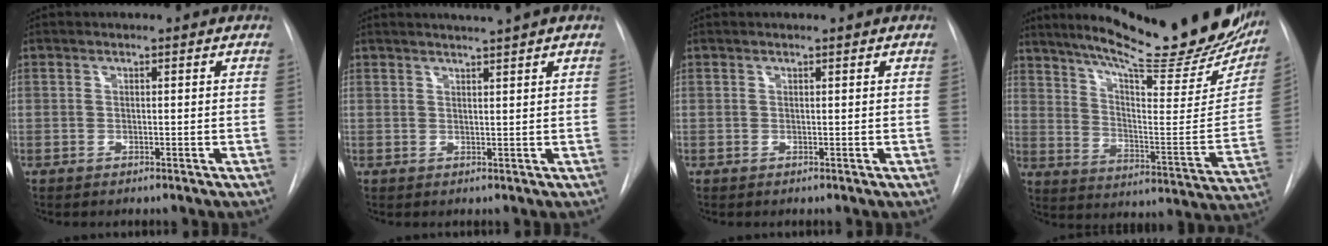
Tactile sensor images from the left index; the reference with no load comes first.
{"total": 2.8, "force": [2.3, -1.0, 1.3], "torque": [-0.015, -0.001, 0.034]}
{"total": 0.0}
{"total": 28.4, "force": [22.8, 4.4, 16.3], "torque": [-0.243, -0.063, 0.300]}